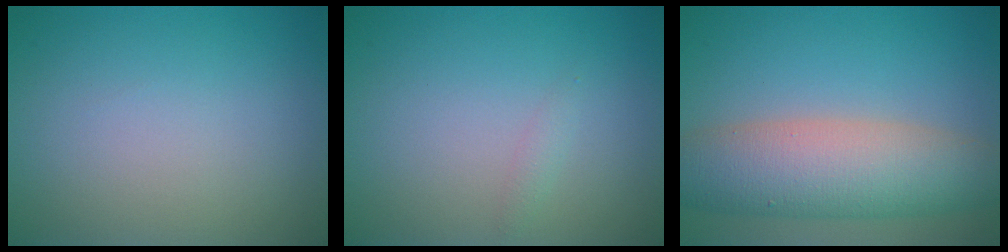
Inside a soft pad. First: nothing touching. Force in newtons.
{"total": 0.7, "press": 0.7, "slide": 0.0}
{"total": 8.2, "press": 8.2, "slide": 0.4}